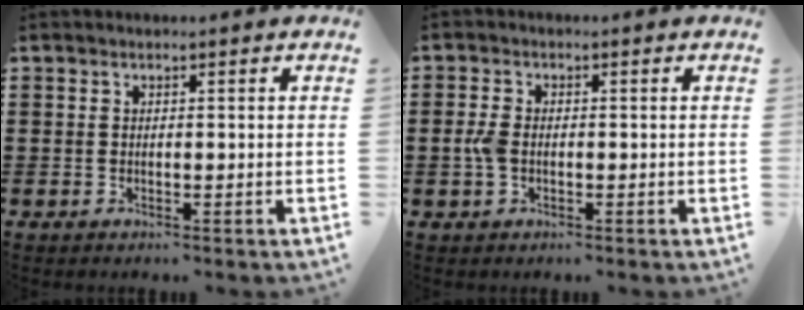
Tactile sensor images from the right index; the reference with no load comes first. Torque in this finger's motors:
{"motor_torque": [1.04, 0.39, 0.34, 0.10]}